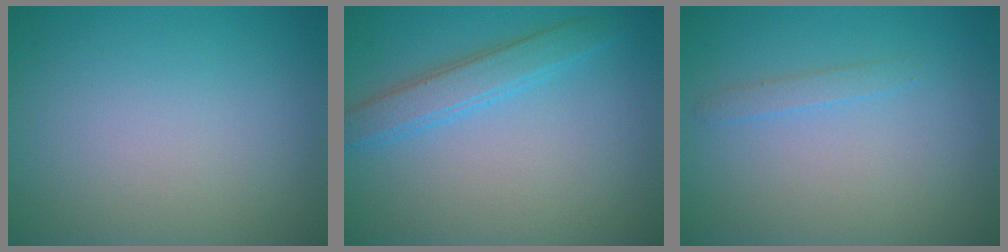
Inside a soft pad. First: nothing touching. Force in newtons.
{"total": 2.9, "press": 2.9, "slide": 0.0}
{"total": 1.0, "press": 1.0, "slide": 0.0}